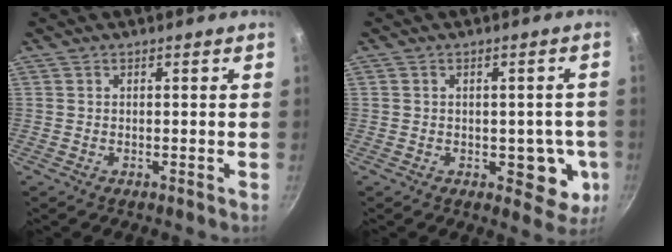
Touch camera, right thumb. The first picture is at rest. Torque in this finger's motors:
{"motor_torque": [0.60, 0.76, -0.18, 0.12, 0.12]}